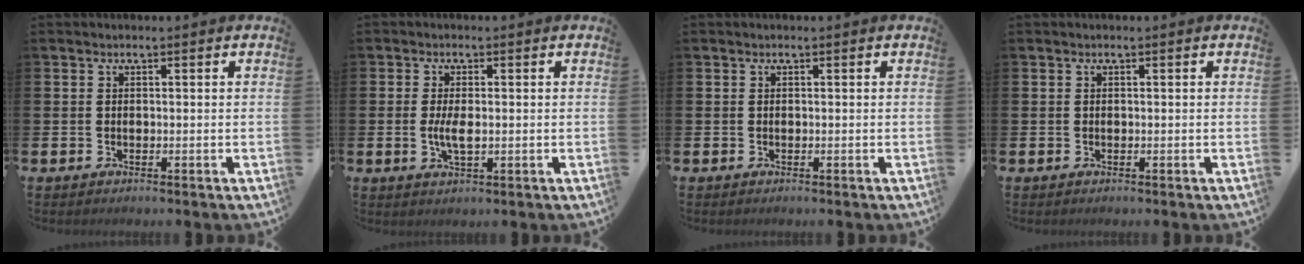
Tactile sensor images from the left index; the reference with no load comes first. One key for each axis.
{"total": 3.0, "fx": -0.1, "fy": 1.1, "fz": 2.8, "tx": -0.045, "ty": -0.001, "tz": -0.004}
{"total": 0.0}
{"total": 0.0}